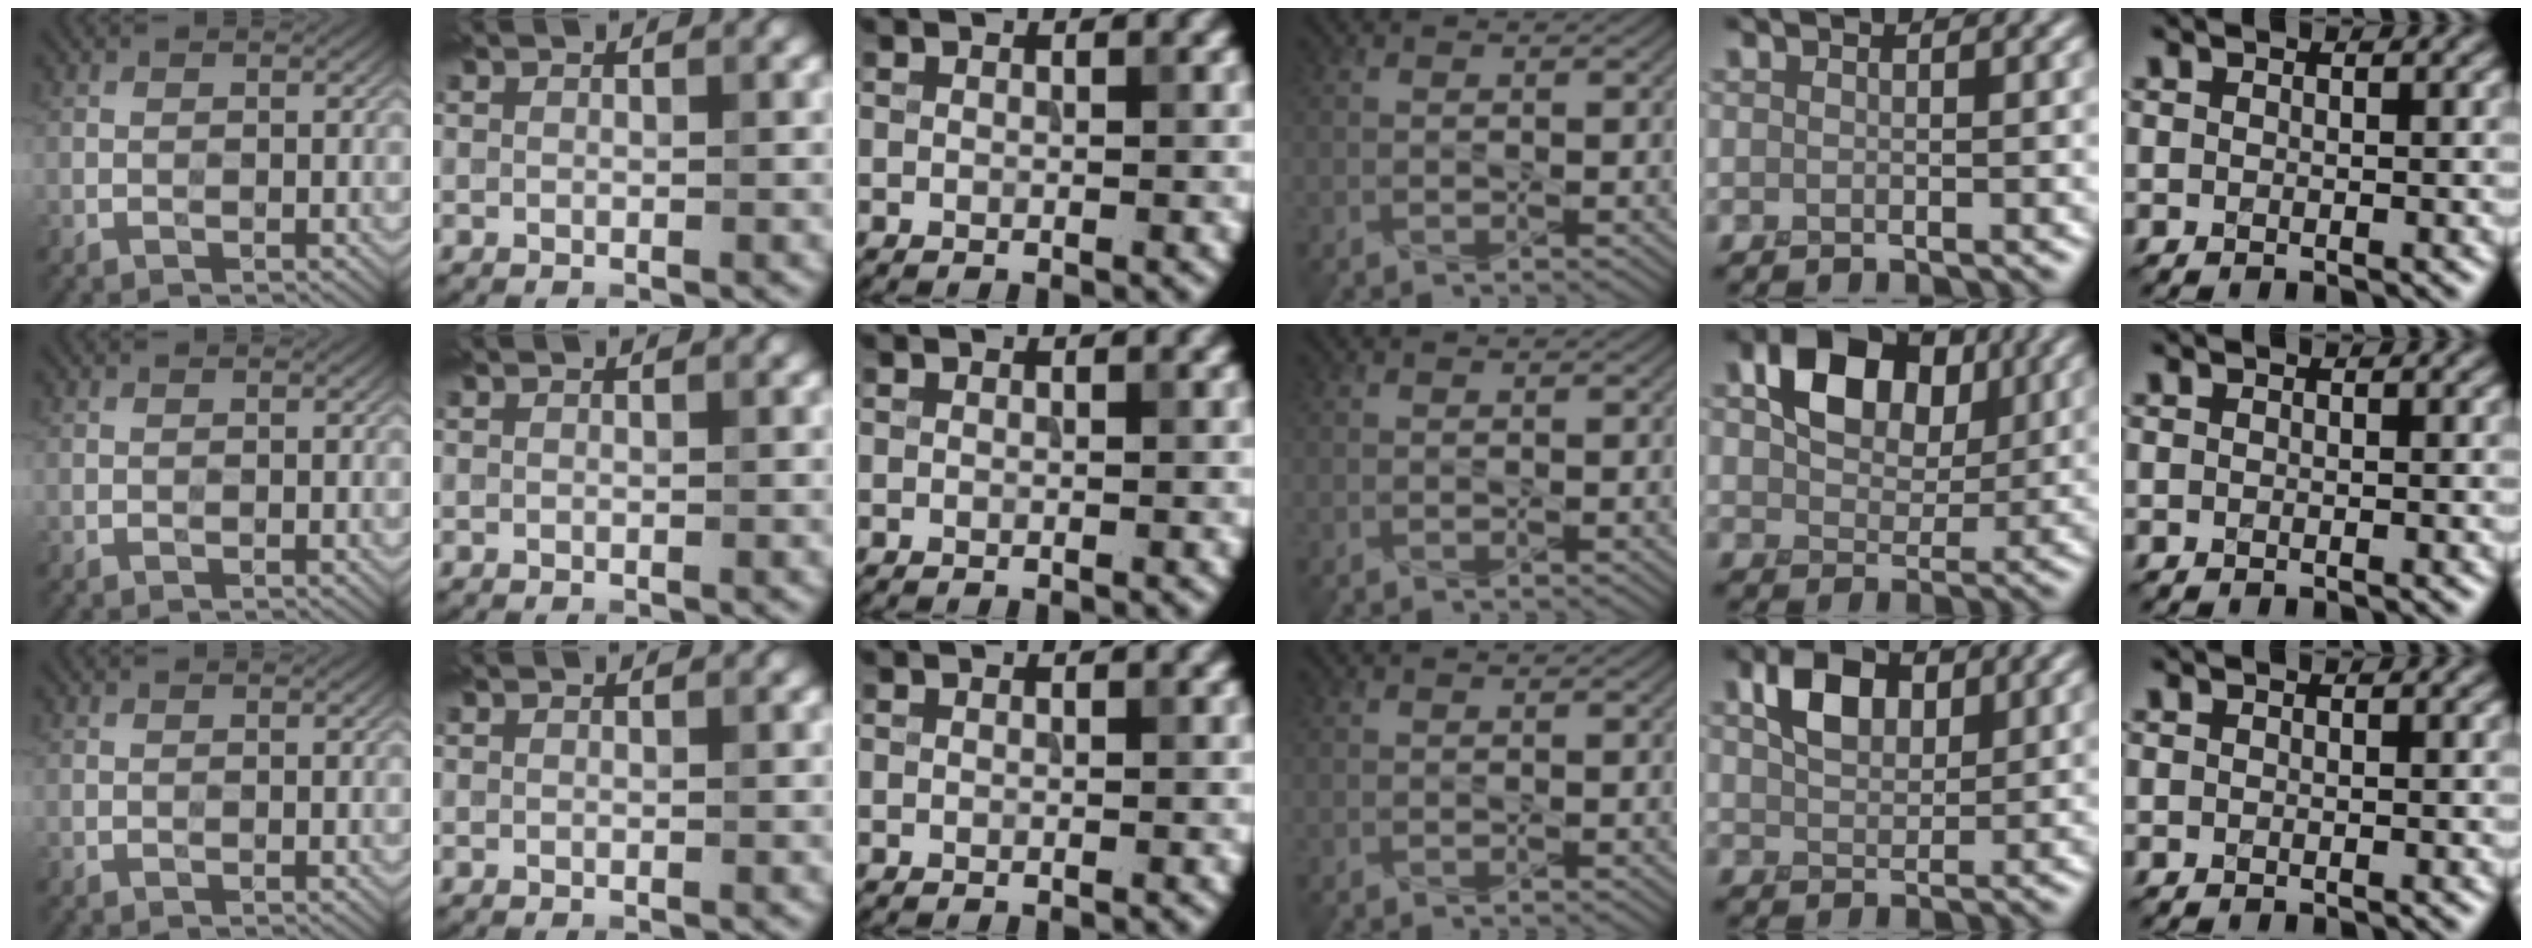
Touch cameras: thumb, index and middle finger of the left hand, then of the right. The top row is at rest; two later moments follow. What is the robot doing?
{"motion": "press", "object": "joystick"}